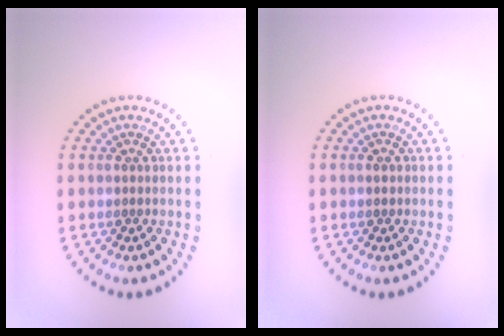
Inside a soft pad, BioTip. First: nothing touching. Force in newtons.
{"total": 0.8, "press": 0.8, "slide": 0.1}